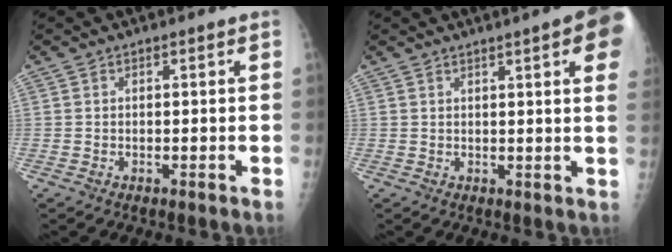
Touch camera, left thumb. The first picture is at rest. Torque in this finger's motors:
{"motor_torque": [2.59, 2.45, 1.75, -0.87, 0.25]}